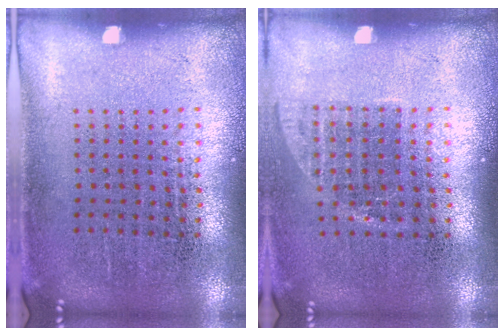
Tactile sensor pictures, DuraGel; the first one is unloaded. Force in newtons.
{"total": 1.1, "press": 0.9, "slide": 0.6}